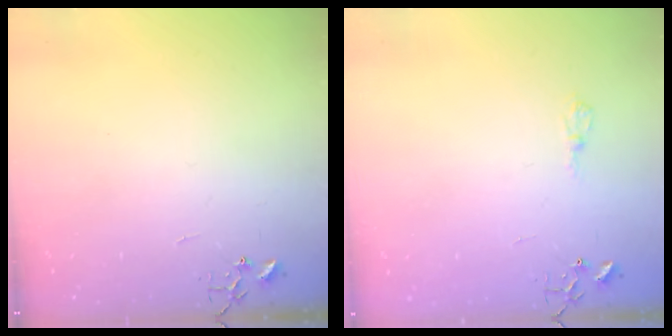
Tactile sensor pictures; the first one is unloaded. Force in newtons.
{"total": 6.5, "press": 6.5, "slide": 0.6}